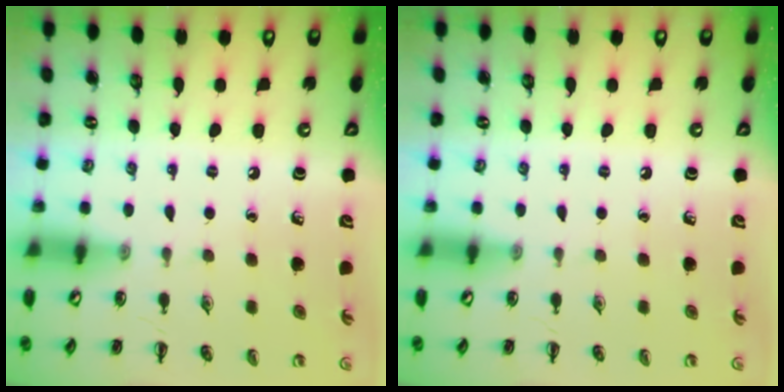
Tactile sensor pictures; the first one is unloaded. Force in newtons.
{"total": 0.0}